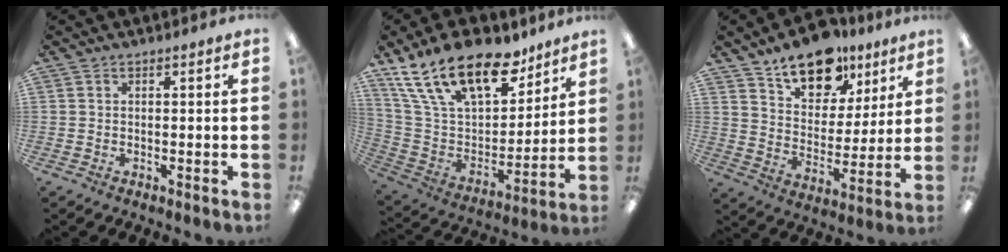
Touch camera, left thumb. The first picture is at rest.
{"total": 23.2, "force": [15.2, 11.0, 13.6], "torque": [-0.240, -0.085, 0.271]}
{"total": 15.0, "force": [11.1, 7.9, 6.3], "torque": [-0.090, -0.066, 0.198]}